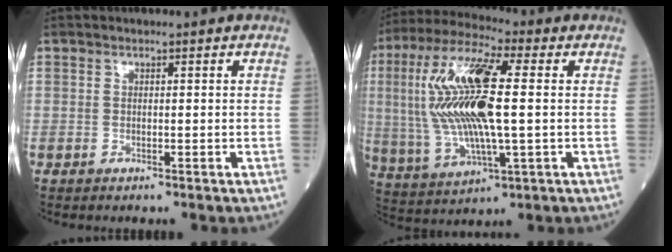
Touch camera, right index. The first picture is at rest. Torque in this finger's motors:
{"motor_torque": [2.14, 0.00, 0.61, 0.21]}